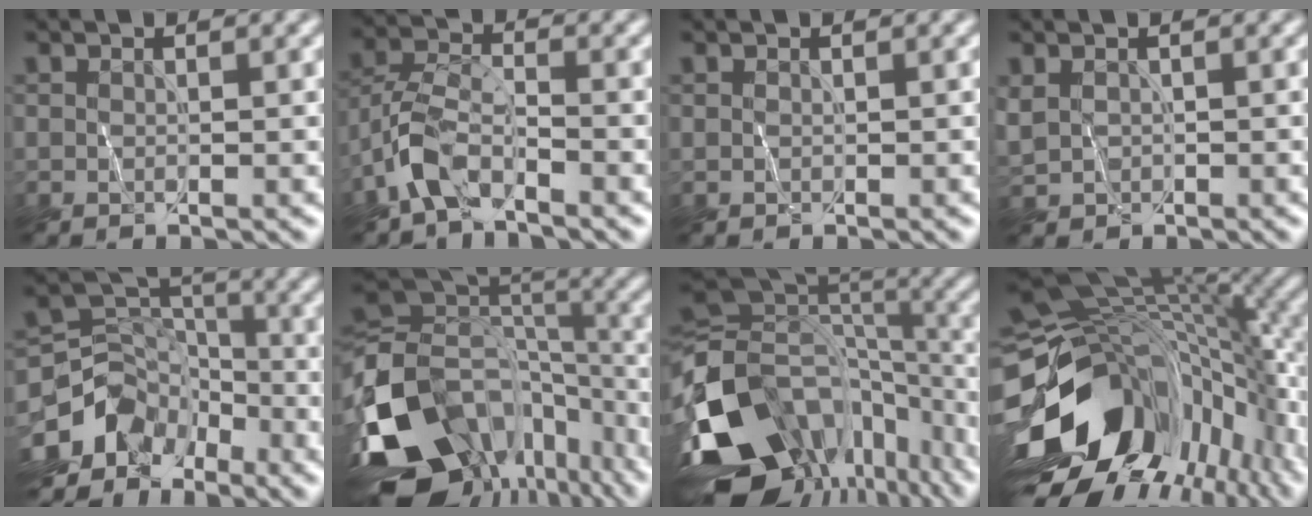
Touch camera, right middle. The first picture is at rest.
{"total": 4.4, "force": [-3.2, 1.8, 2.4], "torque": [-0.051, 0.004, -0.069]}
{"total": 0.0}
{"total": 1.4, "force": [0.2, 1.3, 0.6], "torque": [-0.020, -0.004, 0.013]}
{"total": 8.0, "force": [-4.6, 5.8, 3.0], "torque": [-0.048, 0.003, -0.087]}
{"total": 17.2, "force": [-8.7, 11.5, 9.3], "torque": [-0.215, -0.018, -0.135]}
{"total": 17.5, "force": [-7.2, 11.5, 11.1], "torque": [-0.236, -0.020, -0.107]}
{"total": 17.7, "force": [-4.7, 11.3, 12.8], "torque": [-0.263, -0.037, -0.063]}